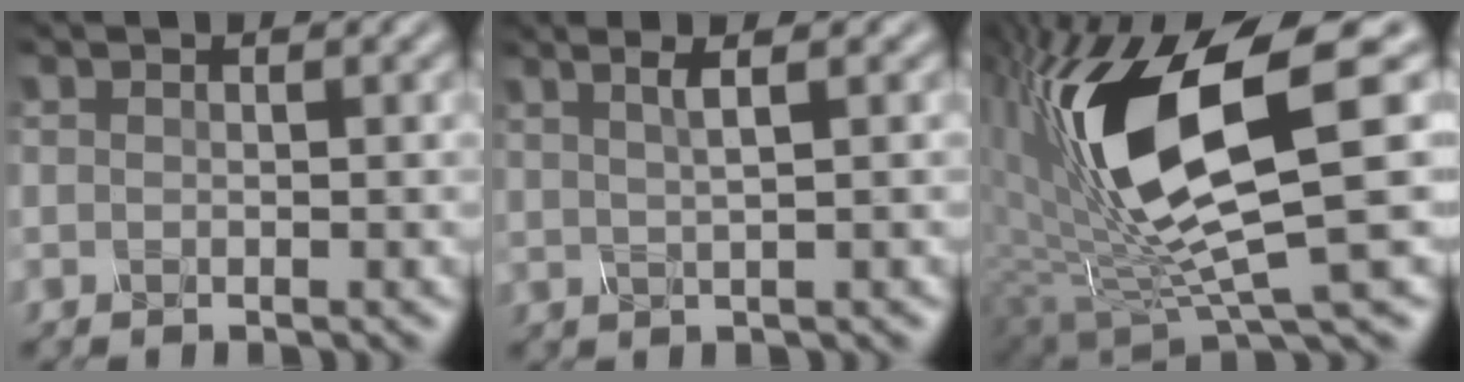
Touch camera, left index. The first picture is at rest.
{"total": 2.3, "force": [1.4, 0.3, 1.8], "torque": [-0.028, 0.016, 0.009]}
{"total": 11.9, "force": [2.9, 4.1, 10.8], "torque": [-0.222, -0.014, 0.060]}